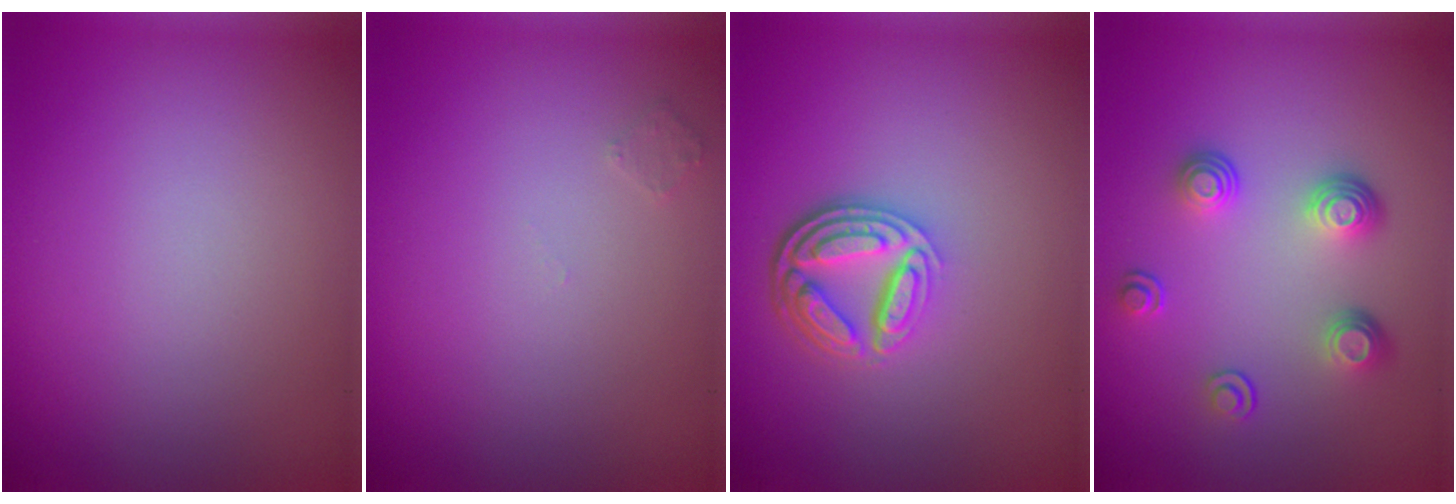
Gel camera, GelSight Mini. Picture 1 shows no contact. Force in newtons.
{"total": 0.7, "press": 0.7, "slide": 0.0}
{"total": 4.6, "press": 3.6, "slide": 3.0}
{"total": 3.4, "press": 2.5, "slide": 2.3}